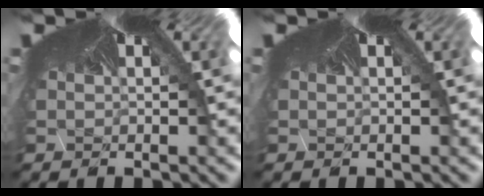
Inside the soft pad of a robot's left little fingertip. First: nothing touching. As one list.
[{"total": 0.0}]